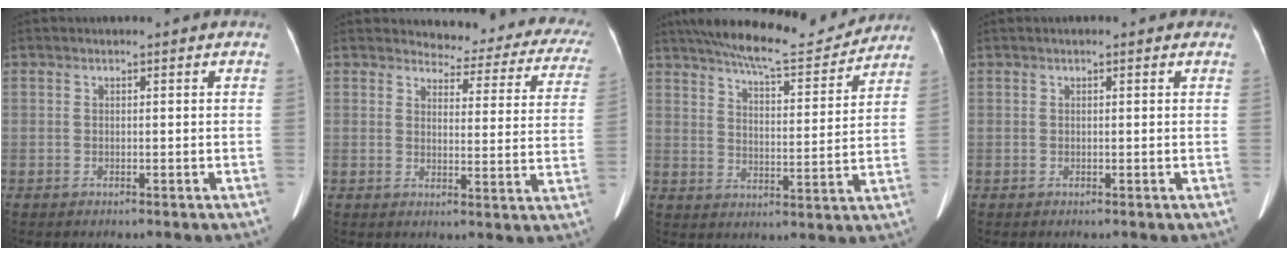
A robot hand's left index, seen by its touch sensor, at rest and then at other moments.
{"total": 15.4, "force": [14.3, 4.2, 4.0], "torque": [-0.012, -0.050, 0.131]}
{"total": 14.8, "force": [13.6, 1.9, 5.6], "torque": [-0.093, -0.003, 0.198]}
{"total": 0.9, "force": [0.6, 0.3, 0.6], "torque": [-0.012, 0.010, 0.005]}